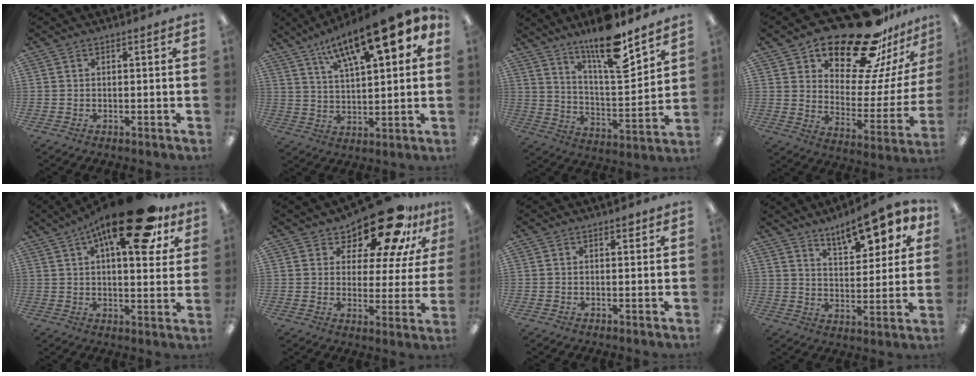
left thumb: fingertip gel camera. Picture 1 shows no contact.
{"total": 17.2, "force": [11.7, 5.2, 11.5], "torque": [-0.181, -0.066, 0.189]}
{"total": 16.3, "force": [12.3, 3.9, 9.9], "torque": [-0.160, -0.081, 0.201]}
{"total": 25.1, "force": [20.2, 9.6, 11.4], "torque": [-0.166, -0.146, 0.347]}
{"total": 21.4, "force": [12.1, 7.9, 15.8], "torque": [-0.233, -0.050, 0.190]}
{"total": 17.5, "force": [13.7, 6.4, 8.8], "torque": [-0.144, -0.097, 0.233]}
{"total": 1.2, "force": [0.8, 0.5, 0.7], "torque": [0.001, -0.005, 0.010]}
{"total": 11.9, "force": [8.9, 4.4, 6.6], "torque": [-0.090, -0.047, 0.153]}